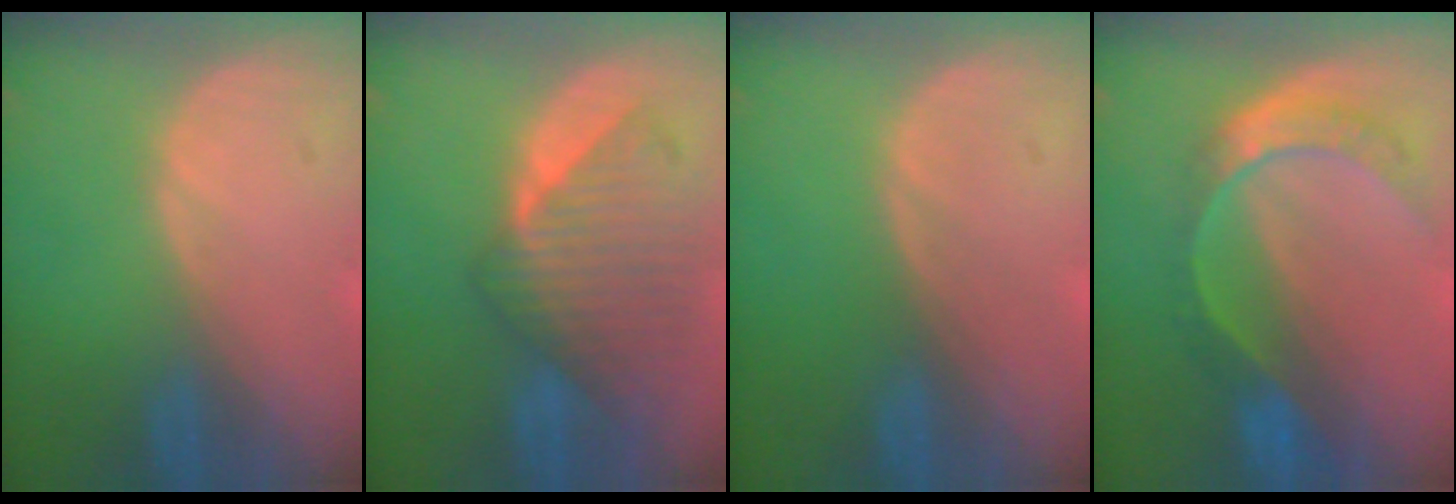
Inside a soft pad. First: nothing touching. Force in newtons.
{"total": 9.4, "press": 8.4, "slide": 4.2}
{"total": 0.0}
{"total": 7.7, "press": 6.4, "slide": 4.3}